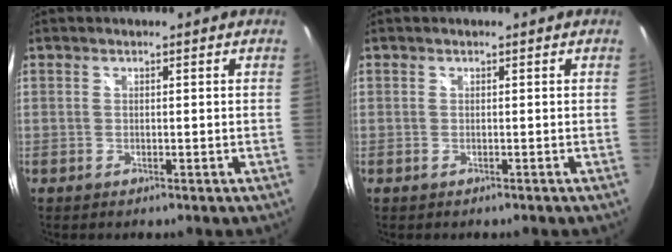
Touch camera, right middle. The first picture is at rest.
{"total": 0.0}